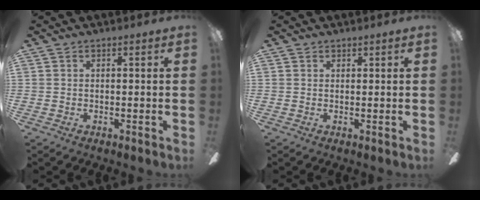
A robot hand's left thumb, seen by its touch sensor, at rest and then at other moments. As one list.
[{"total": 0.6, "force": [0.5, 0.3, 0.0], "torque": [0.008, -0.004, 0.009]}]